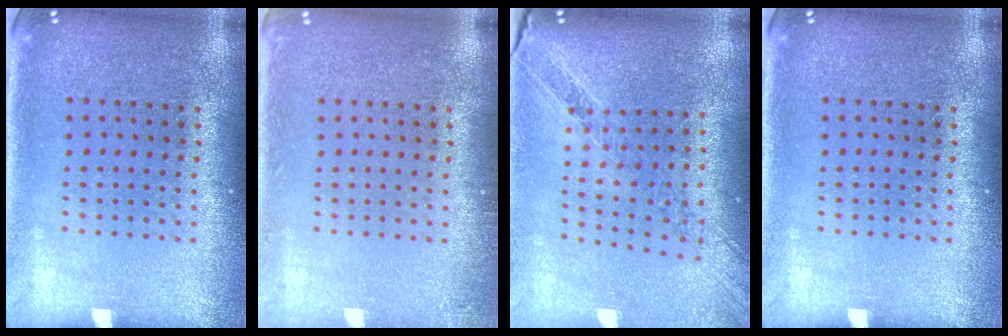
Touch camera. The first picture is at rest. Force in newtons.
{"total": 0.9, "press": 0.9, "slide": 0.1}
{"total": 1.0, "press": 1.0, "slide": 0.2}
{"total": 0.0}